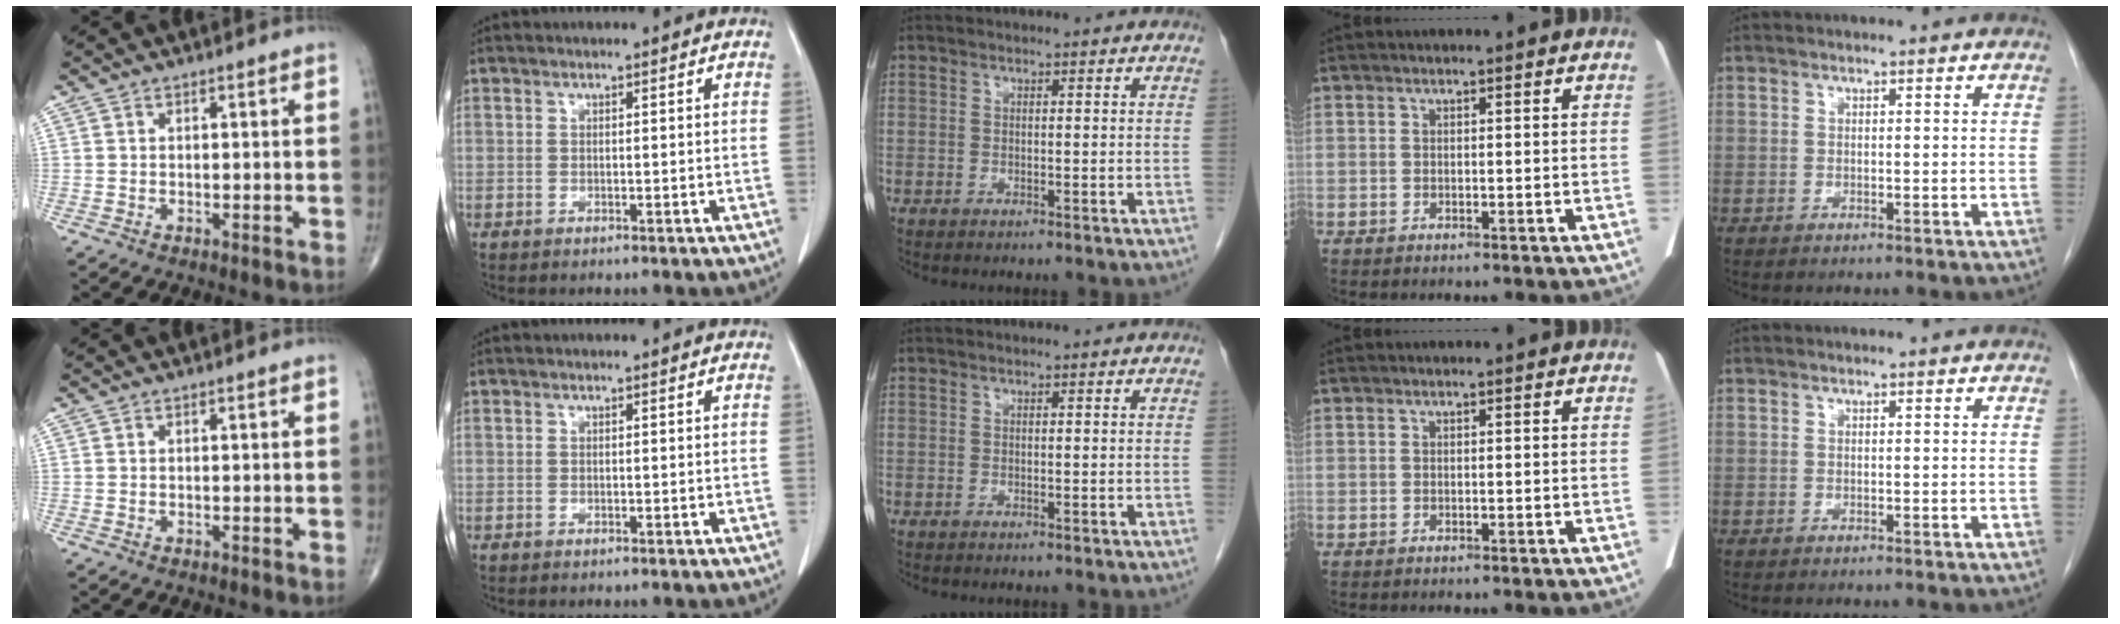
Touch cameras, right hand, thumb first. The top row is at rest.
{}